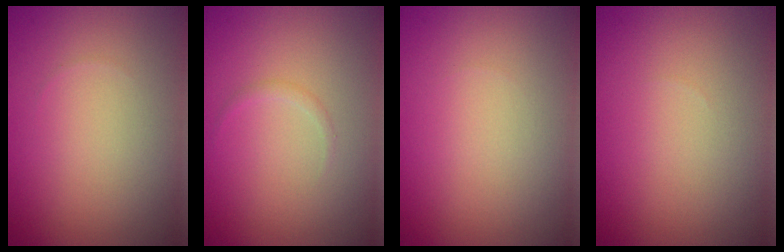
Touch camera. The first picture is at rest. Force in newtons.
{"total": 0.6, "press": 0.6, "slide": 0.1}
{"total": 0.0}
{"total": 0.0}